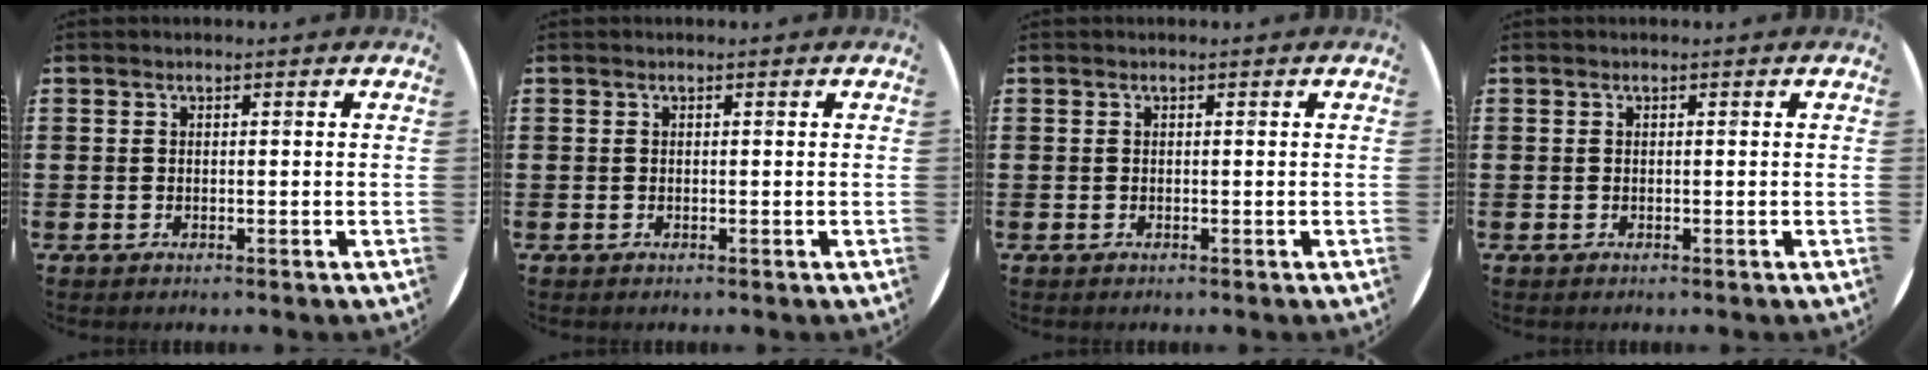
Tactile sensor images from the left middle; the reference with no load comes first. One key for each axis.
{"total": 0.0}
{"total": 0.0}
{"total": 0.0}